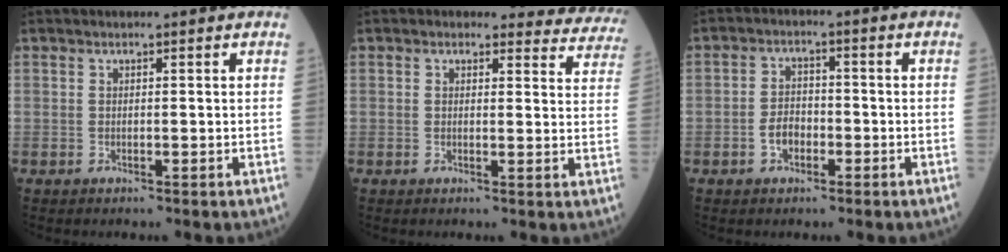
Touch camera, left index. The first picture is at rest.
{"total": 9.7, "force": [9.1, 3.3, 0.6], "torque": [0.042, -0.020, 0.059]}
{"total": 3.8, "force": [-1.5, 2.4, 2.5], "torque": [-0.052, 0.009, -0.030]}